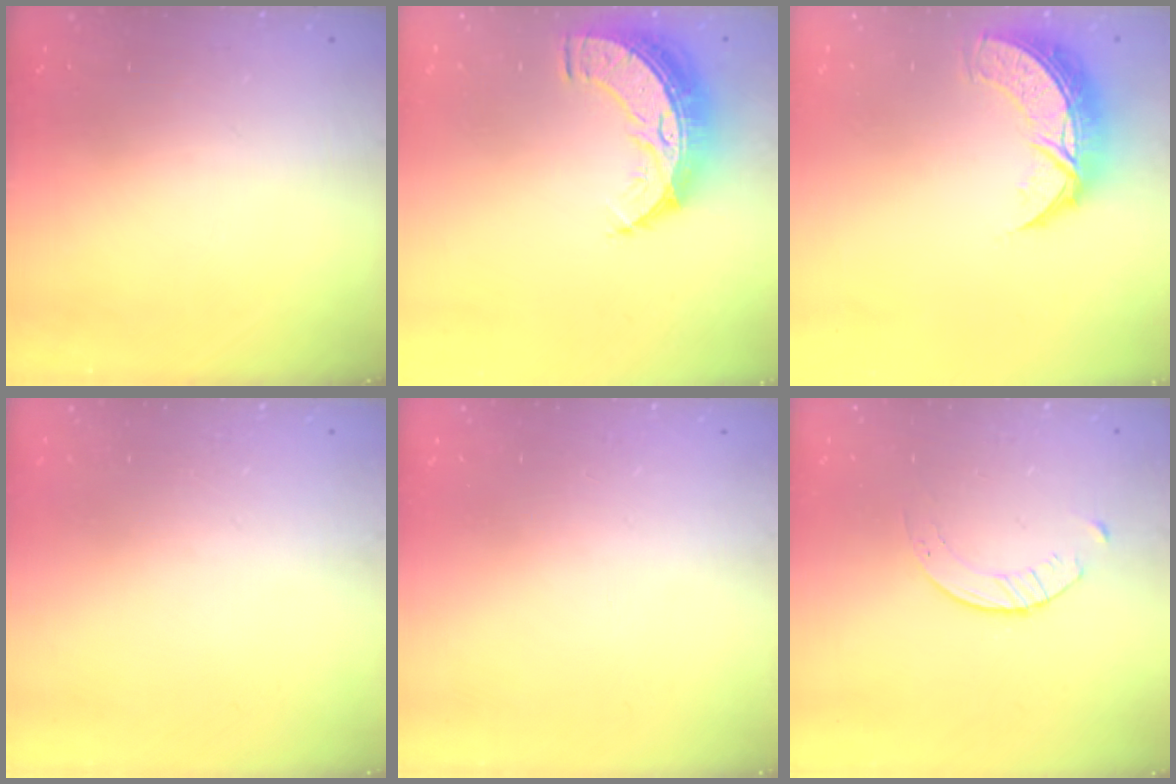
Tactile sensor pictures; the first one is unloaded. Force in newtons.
{"total": 9.9, "press": 9.9, "slide": 0.7}
{"total": 9.2, "press": 9.2, "slide": 0.6}
{"total": 0.0}
{"total": 0.0}
{"total": 2.1, "press": 2.0, "slide": 0.3}